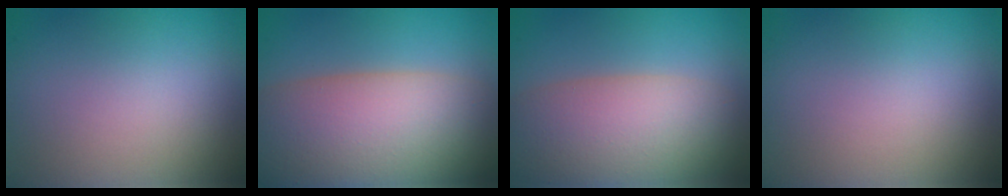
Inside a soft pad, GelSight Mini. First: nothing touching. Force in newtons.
{"total": 11.8, "press": 11.7, "slide": 0.7}
{"total": 8.3, "press": 8.3, "slide": 0.5}
{"total": 0.0}